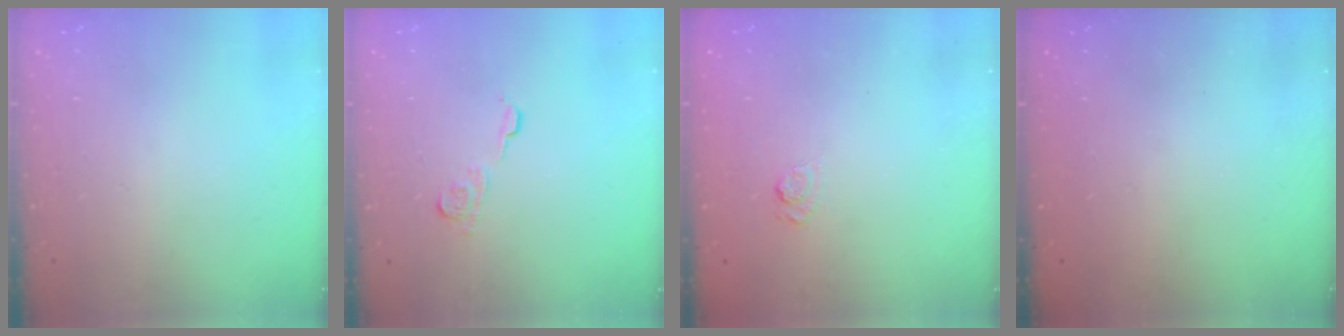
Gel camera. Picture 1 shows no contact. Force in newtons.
{"total": 6.8, "press": 6.8, "slide": 0.5}
{"total": 2.7, "press": 2.3, "slide": 1.4}
{"total": 2.3, "press": 2.2, "slide": 0.8}